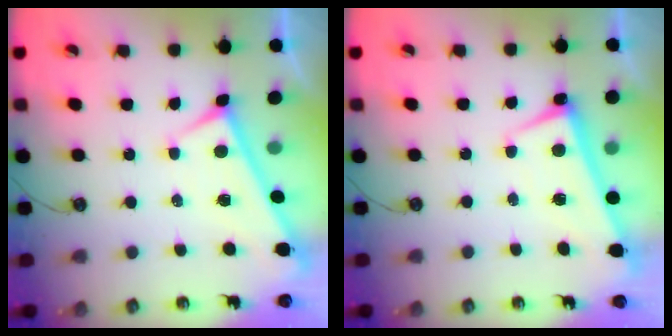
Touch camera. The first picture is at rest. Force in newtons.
{"total": 1.2, "press": 0.9, "slide": 0.9}